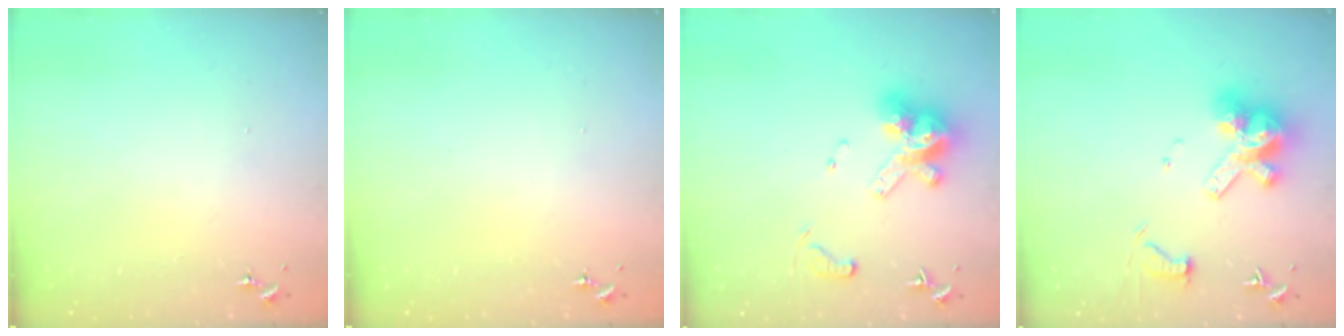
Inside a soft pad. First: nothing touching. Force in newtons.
{"total": 0.0}
{"total": 14.9, "press": 14.9, "slide": 1.3}
{"total": 13.8, "press": 13.7, "slide": 1.3}